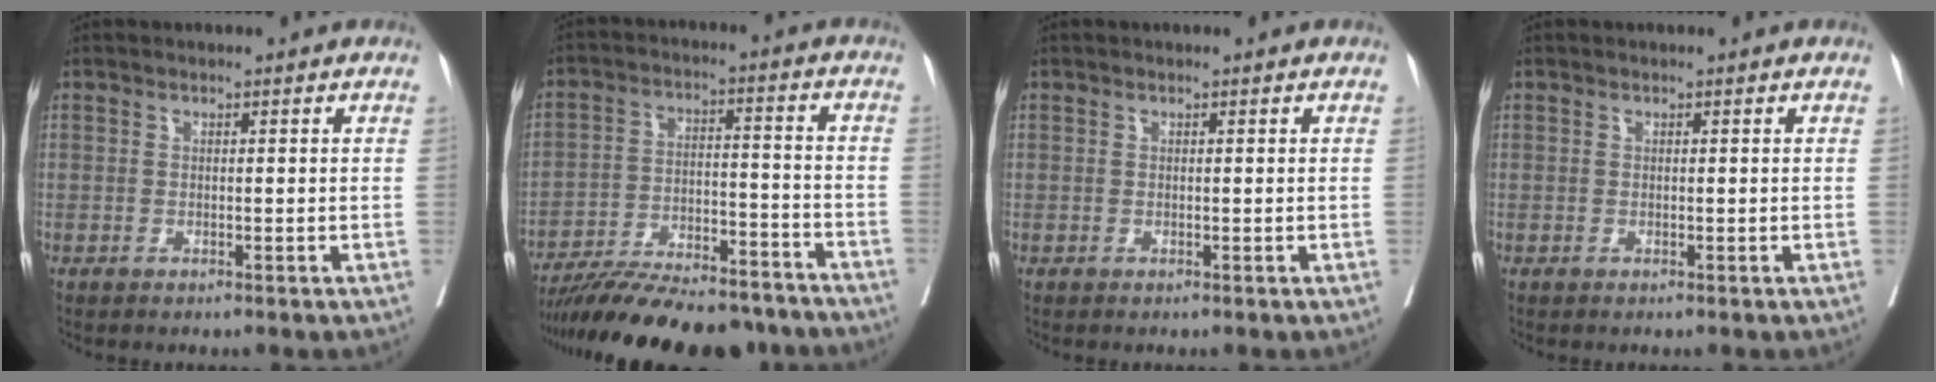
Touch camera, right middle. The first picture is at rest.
{"total": 21.5, "force": [-18.9, 4.5, 9.2], "torque": [-0.147, -0.003, -0.283]}
{"total": 0.0}
{"total": 0.0}